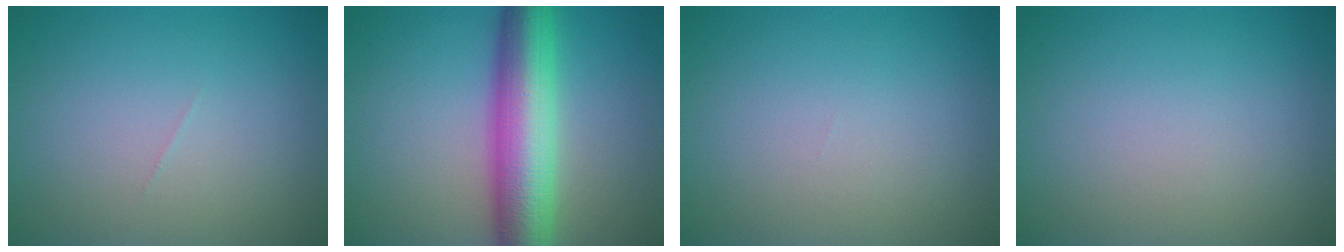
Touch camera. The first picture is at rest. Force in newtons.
{"total": 9.3, "press": 9.3, "slide": 0.1}
{"total": 0.0}
{"total": 0.0}